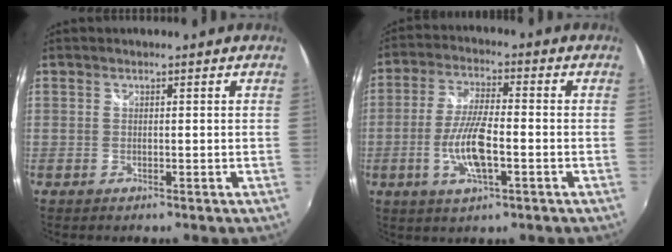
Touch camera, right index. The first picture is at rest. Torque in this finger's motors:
{"motor_torque": [0.37, -0.10, 0.28, 0.07]}